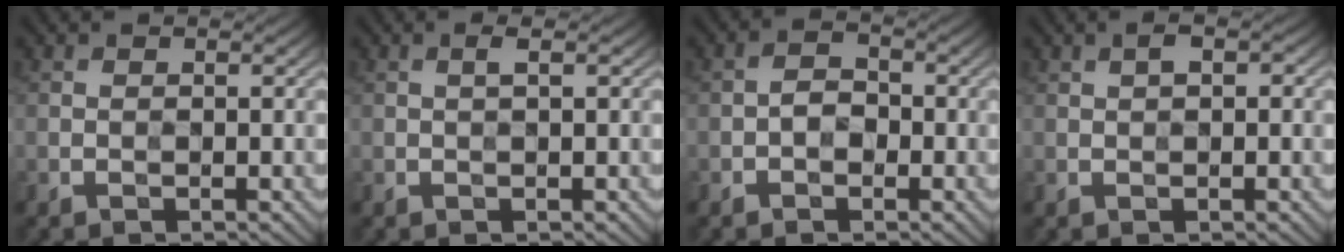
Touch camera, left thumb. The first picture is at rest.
{"total": 0.6, "force": [0.2, 0.0, 0.6], "torque": [-0.013, 0.004, 0.003]}
{"total": 2.1, "force": [-0.9, 1.6, 1.1], "torque": [-0.020, 0.003, -0.023]}
{"total": 1.6, "force": [0.6, 0.9, 1.3], "torque": [-0.021, 0.005, 0.007]}